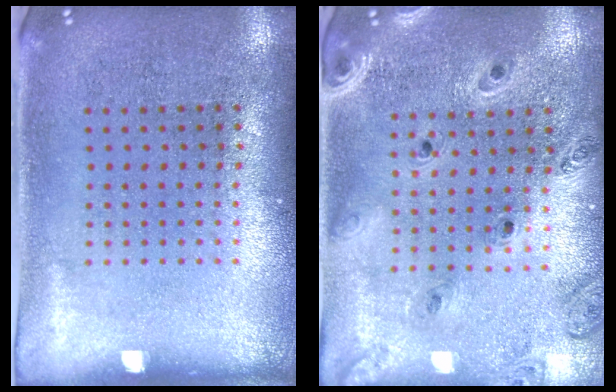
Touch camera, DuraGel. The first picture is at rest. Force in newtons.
{"total": 1.3, "press": 1.3, "slide": 0.2}